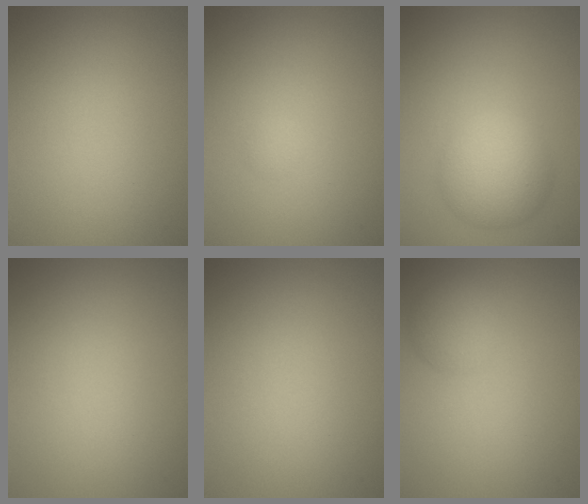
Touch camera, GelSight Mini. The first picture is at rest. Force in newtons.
{"total": 0.6, "press": 0.6, "slide": 0.0}
{"total": 4.9, "press": 4.9, "slide": 0.1}
{"total": 0.0}
{"total": 0.0}
{"total": 2.4, "press": 2.4, "slide": 0.0}